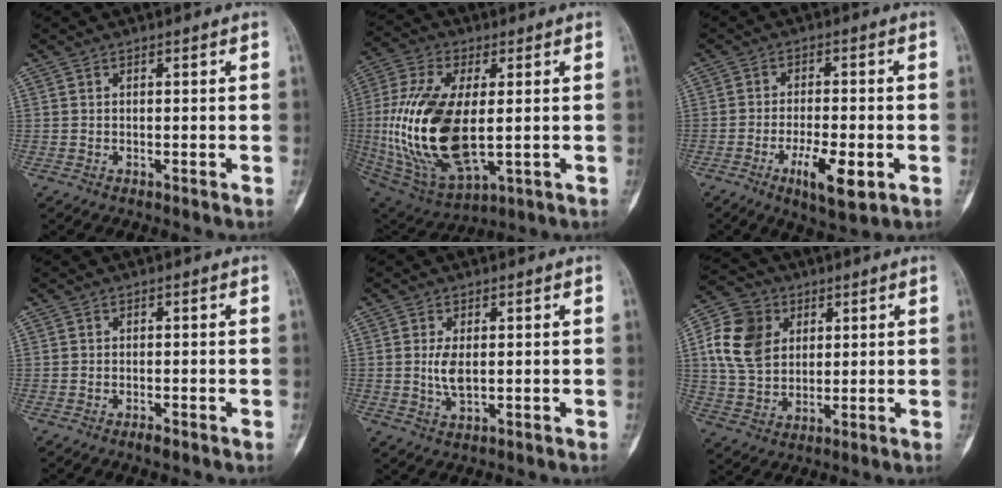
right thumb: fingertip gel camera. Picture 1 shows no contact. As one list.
[{"total": 22.6, "force": [-0.4, 10.9, 19.8], "torque": [-0.419, -0.013, 0.010]}, {"total": 8.5, "force": [-3.3, 2.8, 7.3], "torque": [-0.123, 0.004, -0.051]}, {"total": 1.3, "force": [-0.9, 0.4, 0.8], "torque": [-0.016, 0.002, -0.017]}, {"total": 3.9, "force": [0.3, 1.8, 3.4], "torque": [-0.071, -0.009, 0.011]}, {"total": 12.8, "force": [3.4, 9.9, 7.3], "torque": [-0.122, -0.001, 0.062]}]